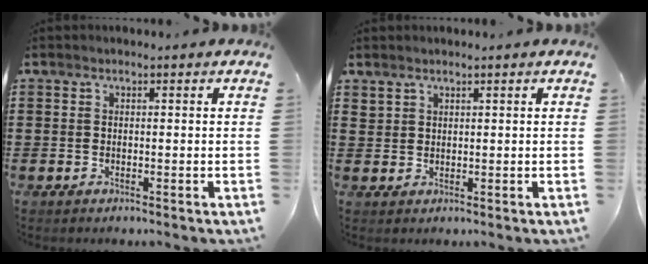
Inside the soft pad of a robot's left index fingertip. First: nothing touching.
{"total": 1.4, "force": [1.3, 0.5, 0.1], "torque": [-0.004, 0.000, 0.027]}